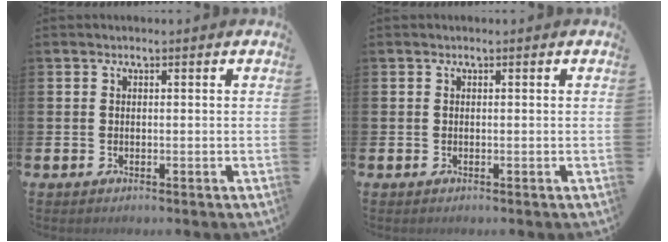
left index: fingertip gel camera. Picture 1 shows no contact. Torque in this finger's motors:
{"motor_torque": [0.00, 0.00, 0.00, 0.00]}